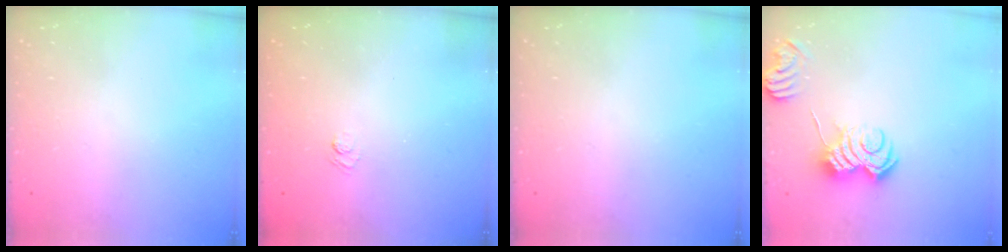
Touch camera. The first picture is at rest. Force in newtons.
{"total": 2.6, "press": 2.3, "slide": 1.1}
{"total": 0.0}
{"total": 6.6, "press": 6.6, "slide": 0.4}